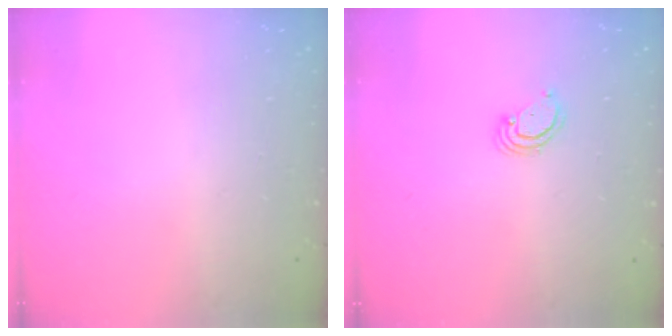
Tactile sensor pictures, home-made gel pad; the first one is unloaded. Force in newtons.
{"total": 2.6, "press": 2.6, "slide": 0.2}